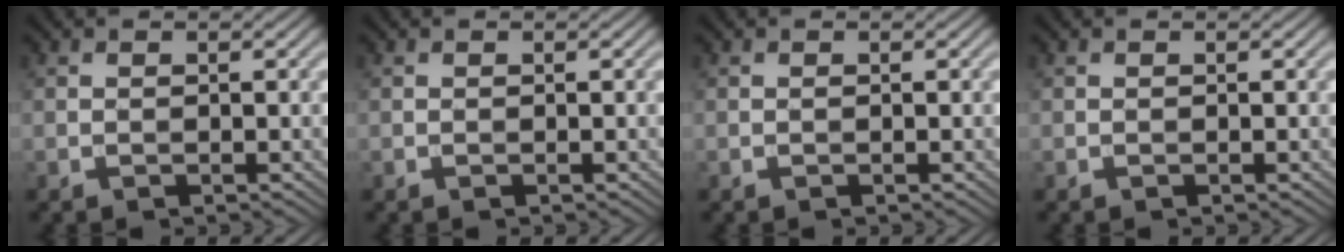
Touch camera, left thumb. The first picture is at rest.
{"total": 0.0}
{"total": 0.0}
{"total": 0.0}